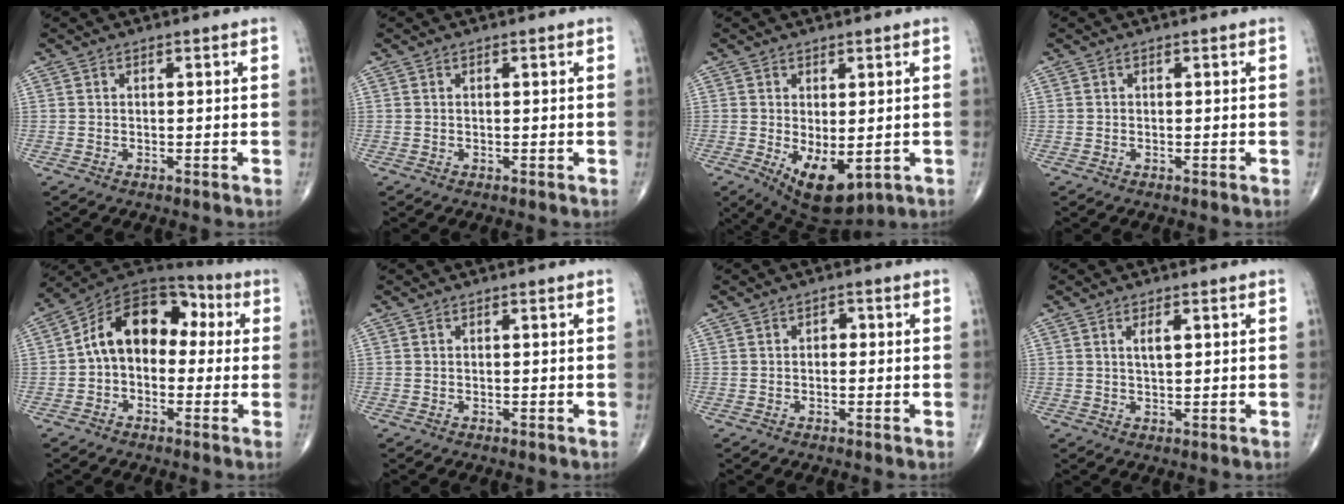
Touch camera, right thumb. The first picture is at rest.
{"total": 0.0}
{"total": 9.3, "force": [-2.1, 4.7, 7.8], "torque": [-0.113, -0.014, -0.013]}
{"total": 0.0}
{"total": 14.6, "force": [1.0, 9.8, 10.8], "torque": [-0.138, 0.052, 0.000]}
{"total": 0.0}
{"total": 1.9, "force": [0.1, 1.3, 1.3], "torque": [-0.009, 0.007, -0.004]}
{"total": 2.7, "force": [0.9, 1.1, 2.4], "torque": [-0.042, -0.003, 0.016]}